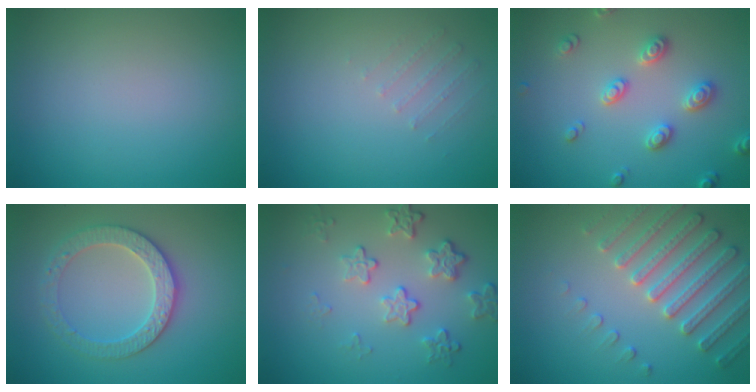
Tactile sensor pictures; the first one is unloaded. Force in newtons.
{"total": 0.6, "press": 0.5, "slide": 0.4}
{"total": 2.9, "press": 2.8, "slide": 0.4}
{"total": 3.6, "press": 3.5, "slide": 0.9}
{"total": 3.9, "press": 2.8, "slide": 2.7}
{"total": 4.5, "press": 4.4, "slide": 1.2}